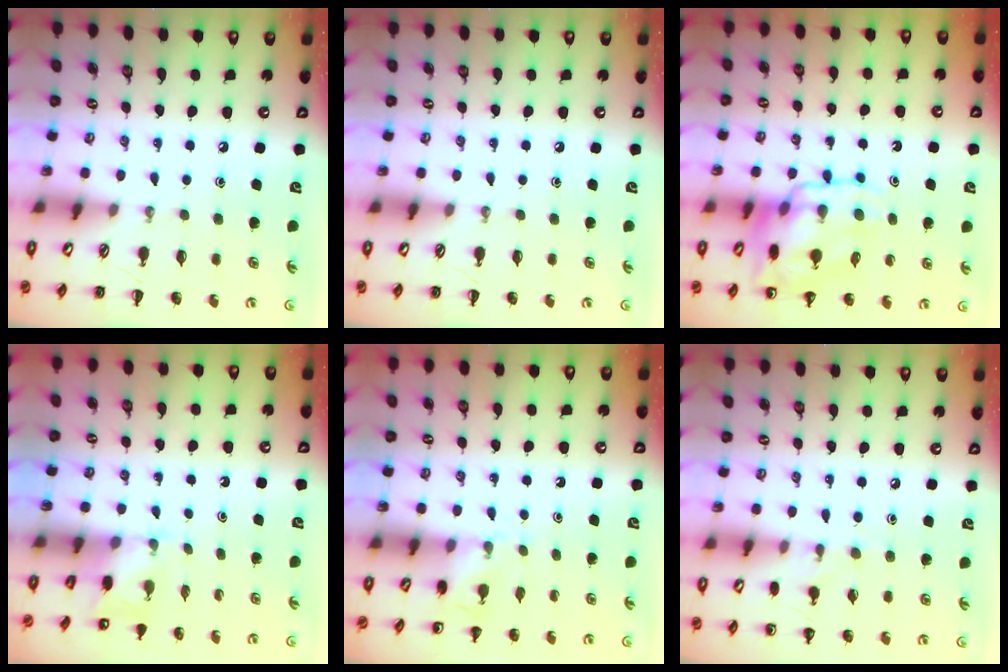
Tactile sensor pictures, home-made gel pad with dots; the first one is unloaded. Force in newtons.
{"total": 0.0}
{"total": 14.6, "press": 14.3, "slide": 3.0}
{"total": 2.2, "press": 2.1, "slide": 0.7}
{"total": 6.3, "press": 6.1, "slide": 1.5}
{"total": 6.7, "press": 6.4, "slide": 1.9}